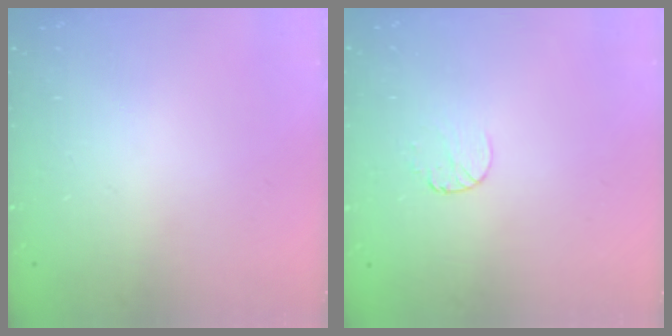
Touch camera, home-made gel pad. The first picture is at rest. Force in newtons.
{"total": 5.5, "press": 5.5, "slide": 0.5}